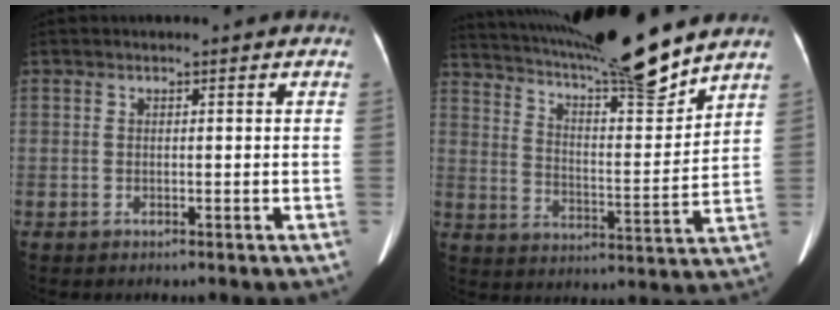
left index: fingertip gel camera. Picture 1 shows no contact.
{"total": 17.8, "force": [15.7, -0.1, 8.4], "torque": [-0.149, -0.018, 0.245]}